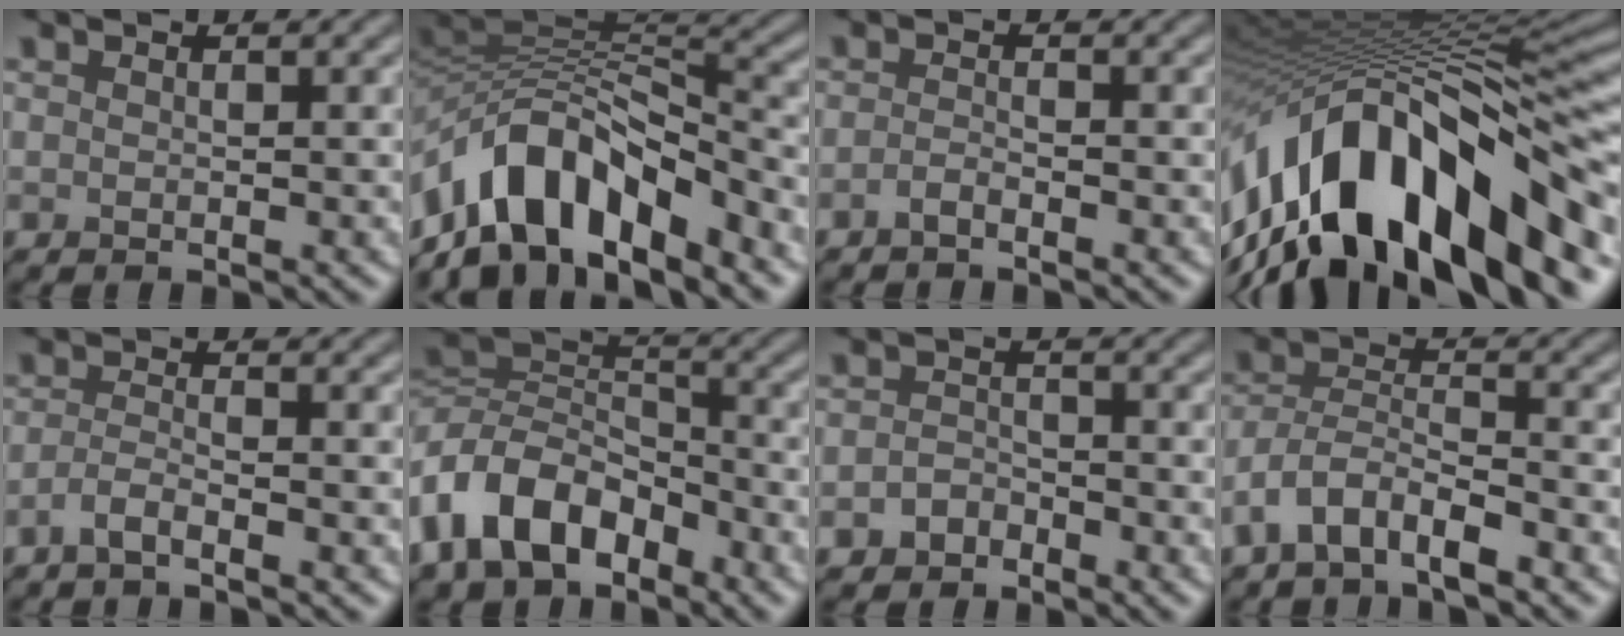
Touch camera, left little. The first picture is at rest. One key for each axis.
{"total": 9.7, "fx": -5.7, "fy": 4.3, "fz": 6.5, "tx": -0.097, "ty": 0.009, "tz": -0.102}
{"total": 0.9, "fx": -0.7, "fy": 0.2, "fz": 0.6, "tx": -0.013, "ty": 0.002, "tz": -0.018}
{"total": 16.6, "fx": -6.7, "fy": 7.2, "fz": 13.4, "tx": -0.220, "ty": 0.020, "tz": -0.113}
{"total": 1.6, "fx": -1.1, "fy": 0.2, "fz": 1.2, "tx": -0.026, "ty": 0.000, "tz": -0.030}
{"total": 9.3, "fx": -4.9, "fy": 5.8, "fz": 5.4, "tx": -0.100, "ty": 0.004, "tz": -0.110}
{"total": 1.8, "fx": -1.2, "fy": 1.2, "fz": 0.5, "tx": -0.007, "ty": 0.008, "tz": -0.026}
{"total": 4.8, "fx": -3.5, "fy": 1.8, "fz": 2.9, "tx": -0.053, "ty": 0.001, "tz": -0.075}